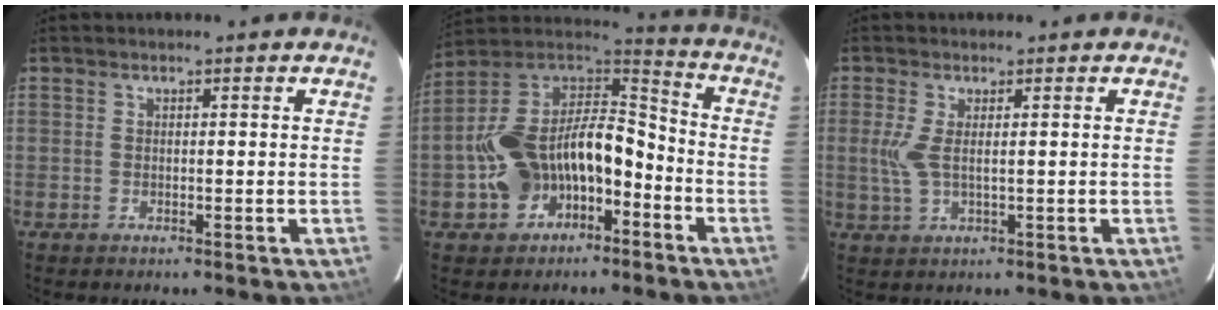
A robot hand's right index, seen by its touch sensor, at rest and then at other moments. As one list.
[{"total": 17.2, "force": [-6.8, 11.5, 10.9], "torque": [-0.235, 0.032, -0.099]}, {"total": 3.9, "force": [0.5, 1.1, 3.8], "torque": [-0.086, -0.003, 0.010]}]